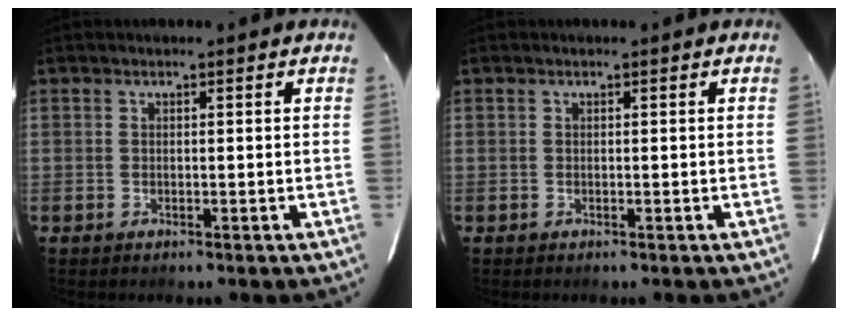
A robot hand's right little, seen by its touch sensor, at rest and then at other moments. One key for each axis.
{"total": 0.0}